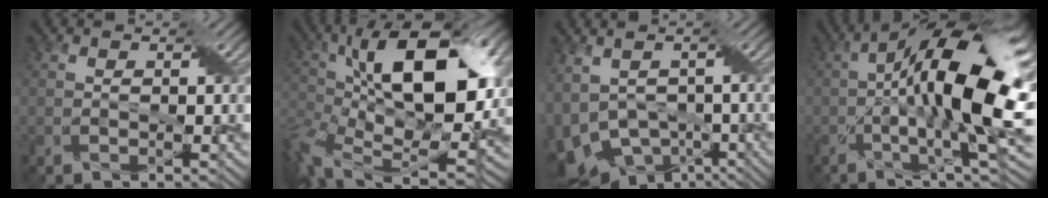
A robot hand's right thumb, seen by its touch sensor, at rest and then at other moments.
{"total": 18.3, "force": [1.4, 9.5, 15.6], "torque": [-0.313, -0.007, 0.024]}
{"total": 10.4, "force": [-2.0, 7.5, 6.9], "torque": [-0.158, -0.033, -0.018]}
{"total": 17.6, "force": [-0.1, 5.6, 16.7], "torque": [-0.280, 0.016, -0.012]}